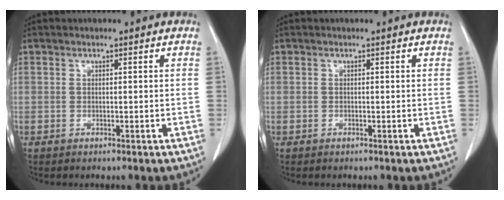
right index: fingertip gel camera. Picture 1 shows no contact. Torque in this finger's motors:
{"motor_torque": [-0.36, 0.17, -0.50, -0.09]}